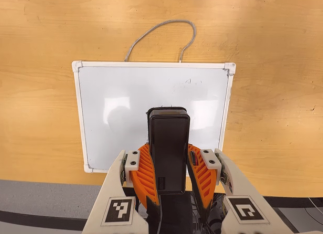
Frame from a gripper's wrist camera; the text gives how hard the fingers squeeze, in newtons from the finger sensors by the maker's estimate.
{"total": 9.9, "left": 8.2, "right": 11.7}